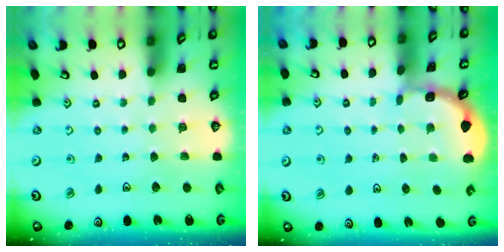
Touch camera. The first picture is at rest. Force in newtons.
{"total": 1.7, "press": 1.7, "slide": 0.1}